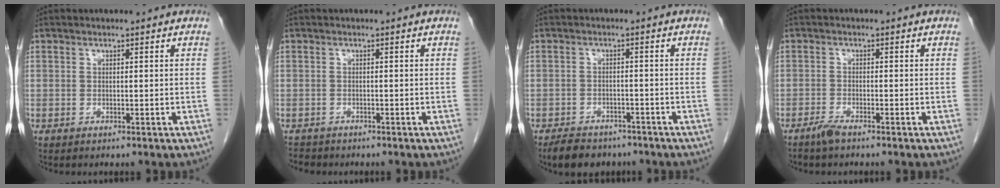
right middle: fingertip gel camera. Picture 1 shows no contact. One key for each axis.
{"total": 2.0, "fx": -1.8, "fy": 0.9, "fz": 0.1, "tx": -0.008, "ty": -0.003, "tz": -0.030}
{"total": 6.7, "fx": -5.5, "fy": 3.1, "fz": 2.3, "tx": -0.039, "ty": -0.002, "tz": -0.080}
{"total": 2.0, "fx": -1.6, "fy": 0.2, "fz": 1.0, "tx": -0.028, "ty": -0.003, "tz": -0.033}